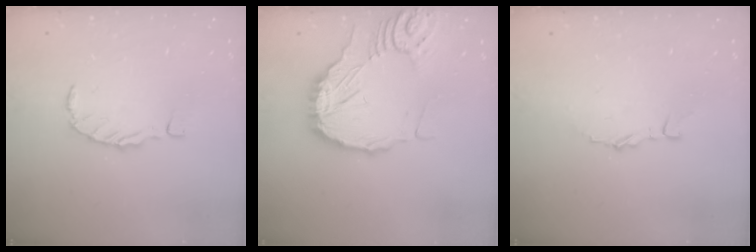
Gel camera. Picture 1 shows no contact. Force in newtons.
{"total": 16.3, "press": 16.2, "slide": 1.8}
{"total": 3.9, "press": 3.8, "slide": 0.4}